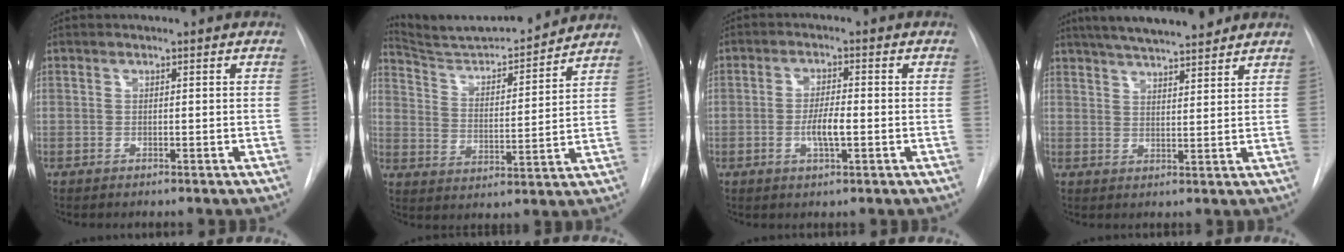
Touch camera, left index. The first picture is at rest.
{"total": 15.5, "force": [14.7, 1.1, 4.5], "torque": [-0.075, -0.007, 0.232]}
{"total": 4.1, "force": [-0.9, 0.9, 3.9], "torque": [-0.076, -0.002, -0.015]}
{"total": 12.6, "force": [10.8, 1.8, 6.2], "torque": [-0.100, 0.018, 0.163]}